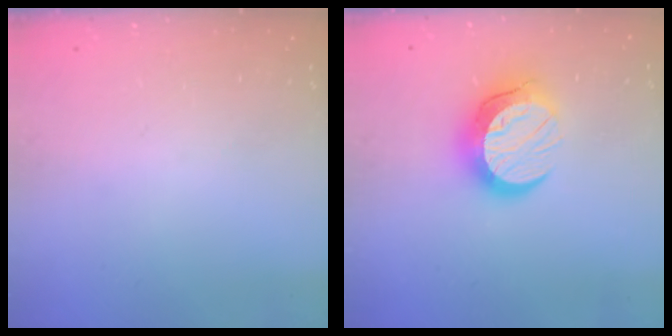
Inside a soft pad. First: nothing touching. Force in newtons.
{"total": 12.7, "press": 12.7, "slide": 1.1}